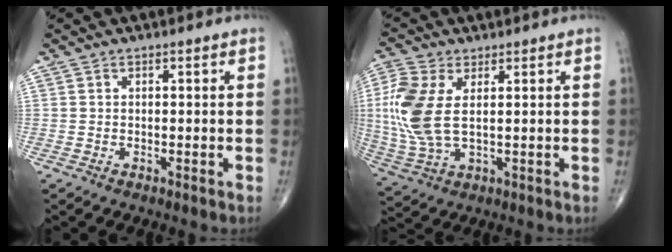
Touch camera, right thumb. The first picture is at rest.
{"total": 12.1, "force": [1.8, 6.2, 10.2], "torque": [-0.255, 0.000, 0.043]}